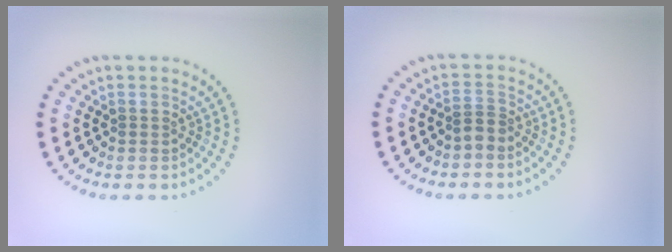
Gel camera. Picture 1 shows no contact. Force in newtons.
{"total": 1.4, "press": 0.9, "slide": 1.2}